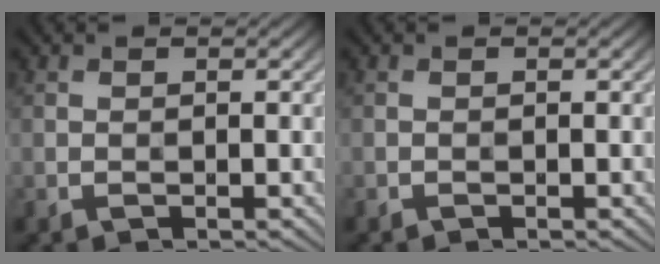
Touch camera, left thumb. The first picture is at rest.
{"total": 0.0}